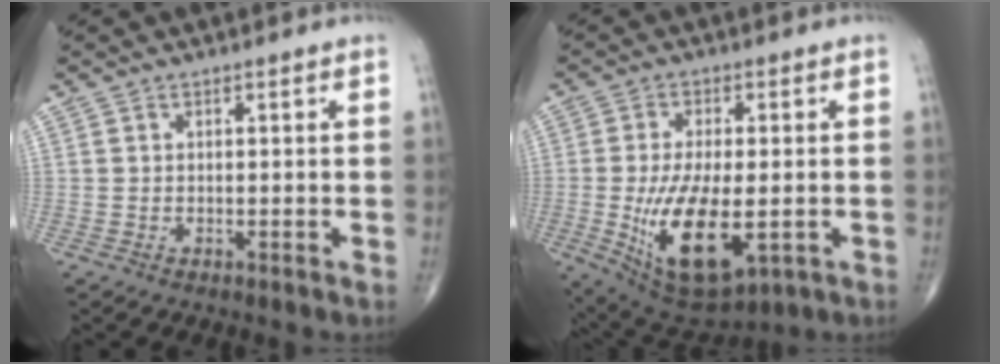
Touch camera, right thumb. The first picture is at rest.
{"total": 16.4, "force": [-3.4, 7.6, 14.1], "torque": [-0.248, -0.014, -0.036]}